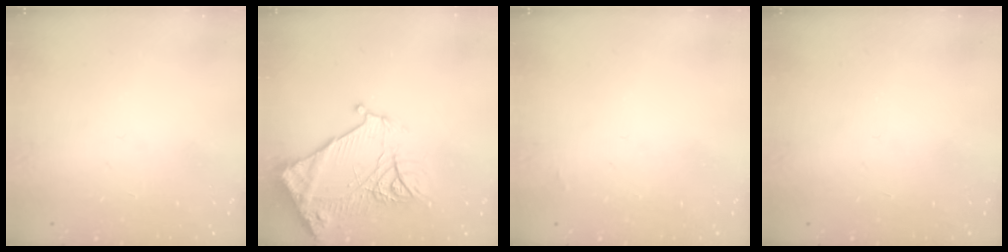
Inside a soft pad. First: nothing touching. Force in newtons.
{"total": 16.3, "press": 16.2, "slide": 1.7}
{"total": 1.3, "press": 1.3, "slide": 0.2}
{"total": 0.0}